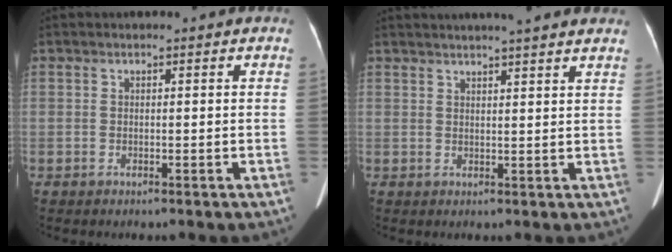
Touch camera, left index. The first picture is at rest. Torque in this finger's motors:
{"motor_torque": [0.58, -0.69, 0.27, 0.08]}